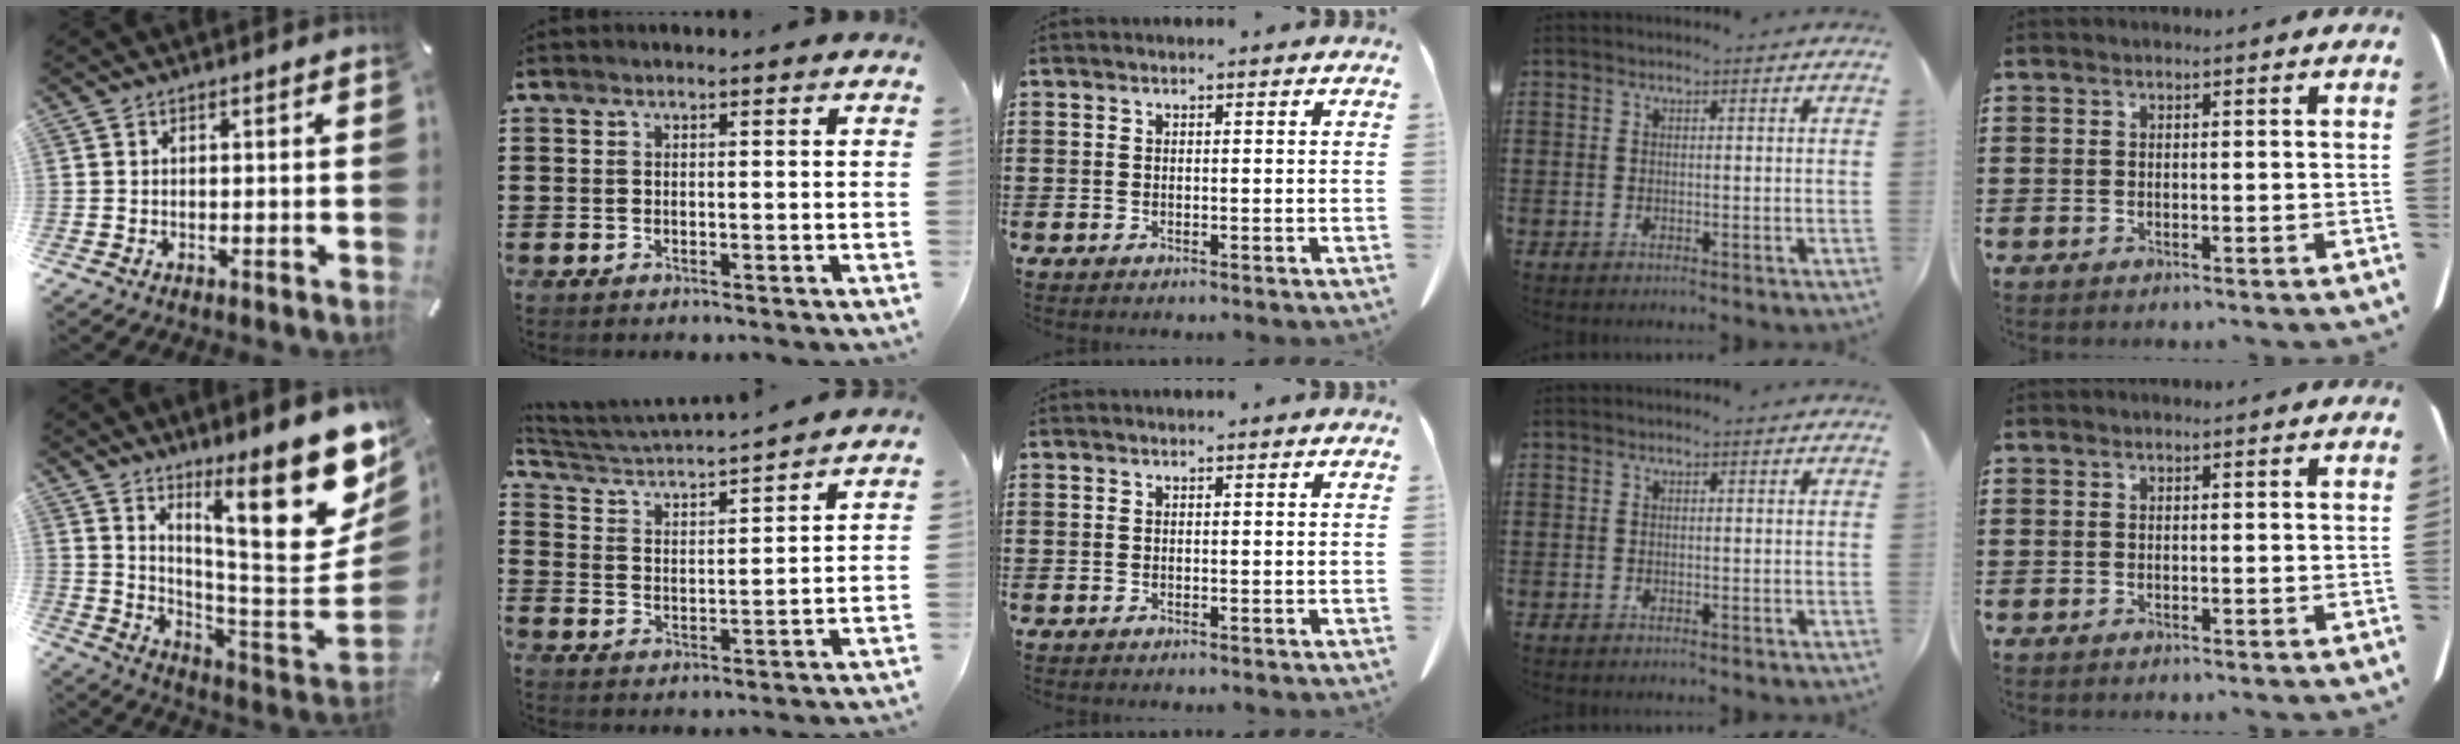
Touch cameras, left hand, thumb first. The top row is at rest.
{"thumb": {"total": 25.4, "force": [13.9, 7.4, 19.9], "torque": [-0.270, -0.119, 0.223]}, "index": {"total": 3.5, "force": [3.4, -0.2, 1.0], "torque": [-0.040, -0.032, 0.050]}}